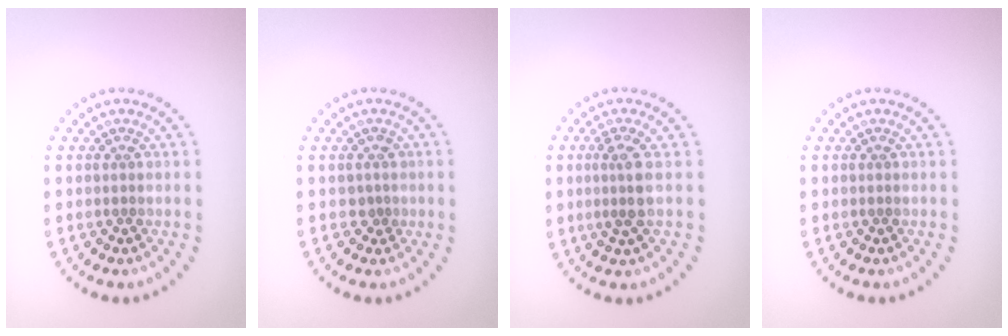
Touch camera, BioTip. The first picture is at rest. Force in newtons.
{"total": 1.1, "press": 0.8, "slide": 0.6}
{"total": 2.2, "press": 1.9, "slide": 1.2}
{"total": 0.0}